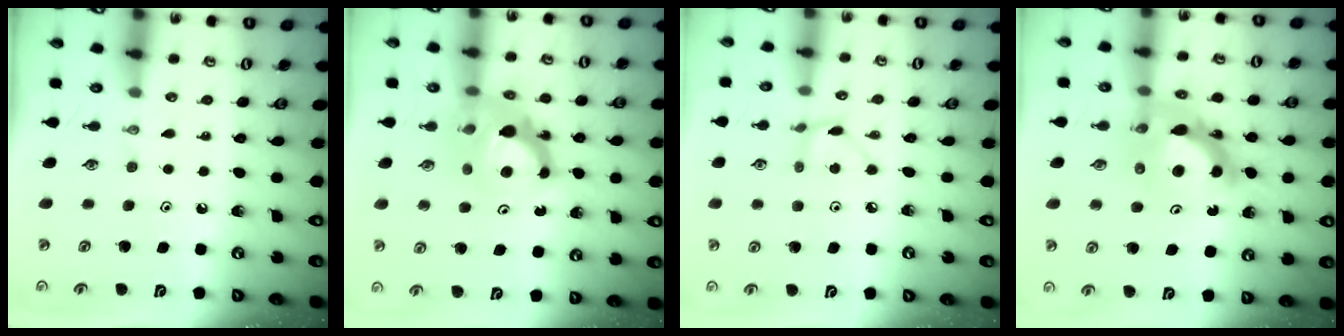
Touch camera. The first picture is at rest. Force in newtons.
{"total": 12.4, "press": 12.3, "slide": 1.1}
{"total": 2.8, "press": 2.8, "slide": 0.4}
{"total": 11.6, "press": 11.5, "slide": 1.0}